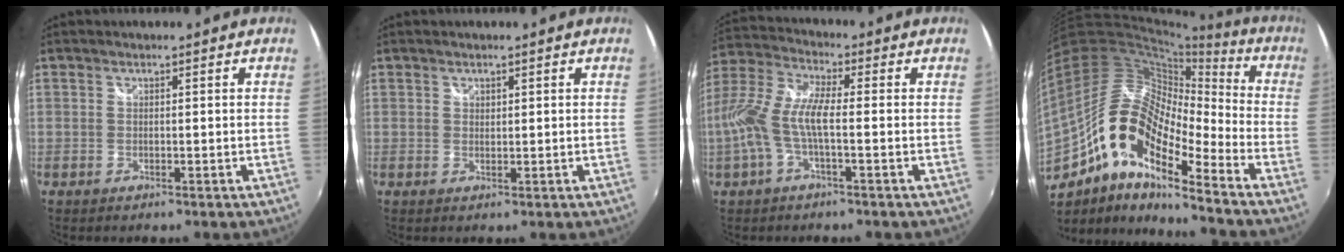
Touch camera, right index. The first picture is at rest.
{"total": 0.8, "force": [0.5, 0.6, 0.1], "torque": [-0.001, 0.001, 0.007]}
{"total": 10.7, "force": [-2.3, 2.7, 10.1], "torque": [-0.214, 0.002, -0.045]}
{"total": 19.4, "force": [-9.1, 7.1, 15.6], "torque": [-0.268, -0.009, -0.187]}